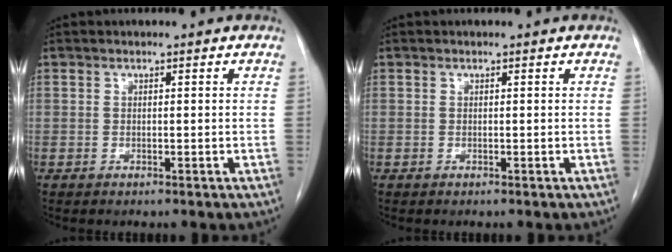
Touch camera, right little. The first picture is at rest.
{"total": 0.0}